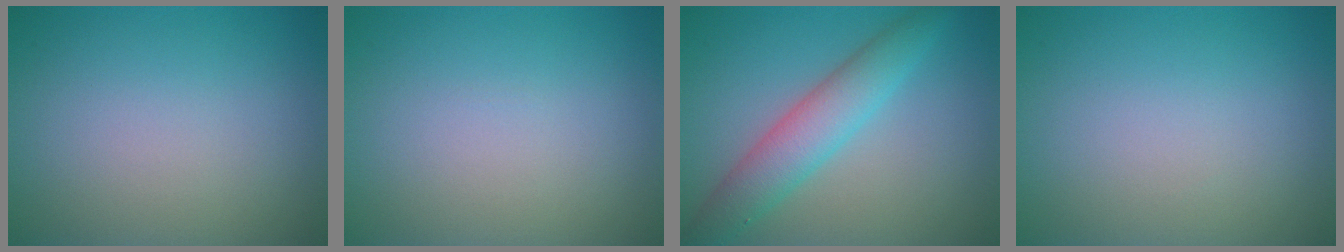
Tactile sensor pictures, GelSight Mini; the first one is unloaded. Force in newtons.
{"total": 0.0}
{"total": 4.7, "press": 4.7, "slide": 0.0}
{"total": 0.0}